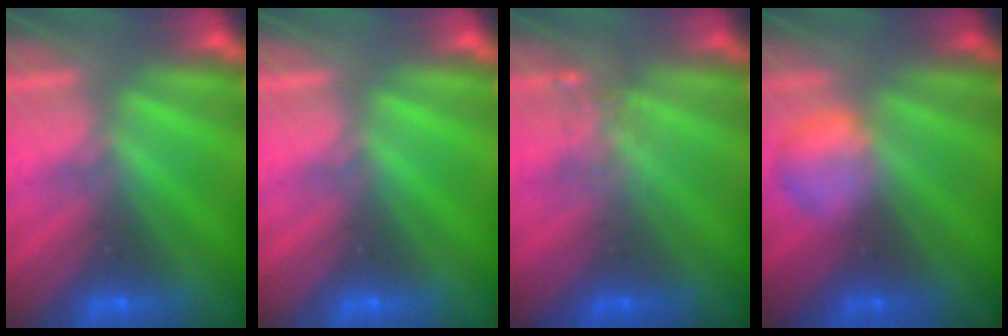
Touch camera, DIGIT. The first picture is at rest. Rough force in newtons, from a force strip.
{"total": 0.0}
{"total": 2.2}
{"total": 2.3}